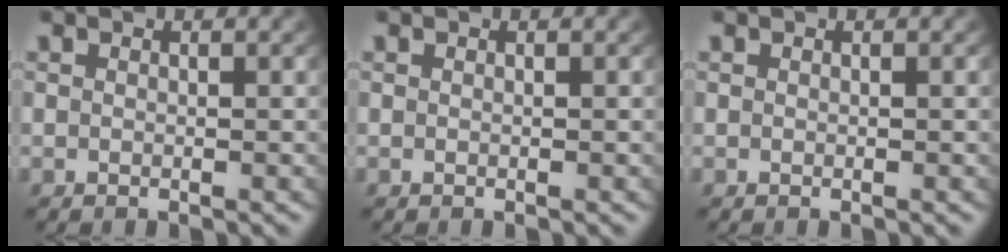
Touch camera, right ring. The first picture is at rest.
{"total": 0.0}
{"total": 0.0}